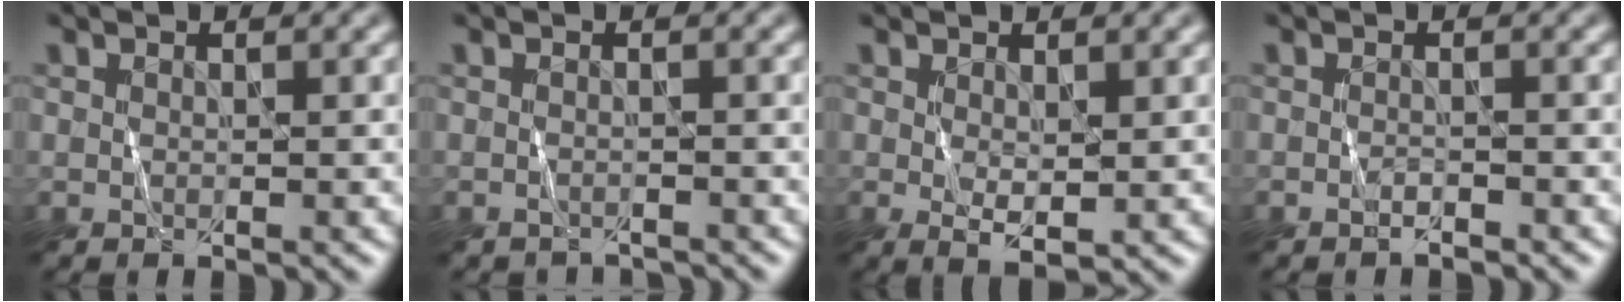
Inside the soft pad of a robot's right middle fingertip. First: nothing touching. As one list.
[{"total": 1.6, "force": [-1.6, 0.1, 0.0], "torque": [0.001, -0.008, -0.026]}, {"total": 1.7, "force": [0.3, 0.6, 1.5], "torque": [-0.033, -0.007, 0.010]}, {"total": 0.9, "force": [-0.8, 0.0, 0.3], "torque": [-0.007, -0.001, -0.014]}]